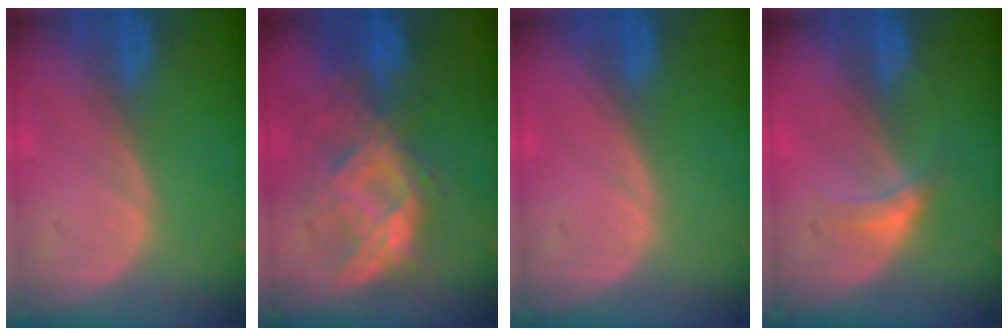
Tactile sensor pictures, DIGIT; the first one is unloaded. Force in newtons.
{"total": 8.6, "press": 8.4, "slide": 1.9}
{"total": 0.0}
{"total": 2.9, "press": 2.5, "slide": 1.5}